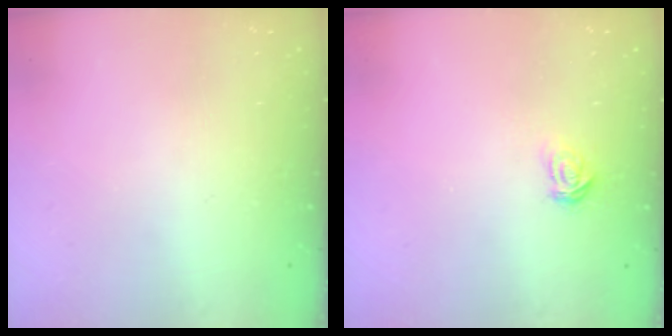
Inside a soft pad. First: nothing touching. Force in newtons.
{"total": 2.8, "press": 2.7, "slide": 0.3}